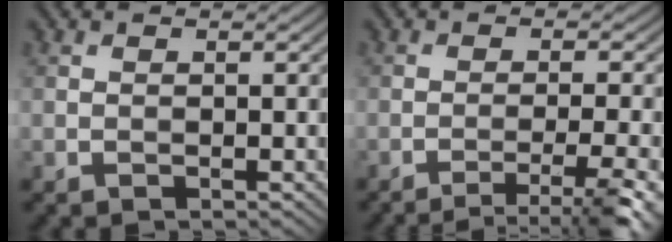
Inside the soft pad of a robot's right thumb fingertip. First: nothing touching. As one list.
[{"total": 6.7, "force": [-4.2, 0.9, 5.2], "torque": [-0.071, 0.009, -0.068]}]